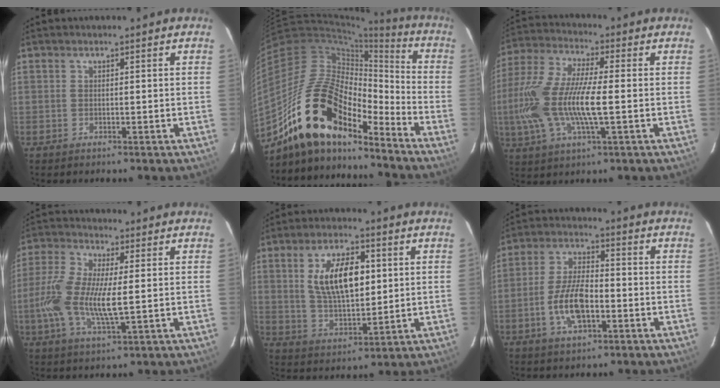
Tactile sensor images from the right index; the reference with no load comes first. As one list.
[{"total": 21.6, "force": [-16.0, 8.5, 11.8], "torque": [-0.216, 0.003, -0.299]}, {"total": 18.0, "force": [-2.1, 4.8, 17.2], "torque": [-0.346, -0.007, -0.046]}, {"total": 11.8, "force": [-0.7, 3.4, 11.3], "torque": [-0.241, -0.002, -0.018]}, {"total": 12.4, "force": [2.9, 5.7, 10.6], "torque": [-0.196, 0.007, 0.061]}, {"total": 9.7, "force": [-3.1, 4.1, 8.3], "torque": [-0.171, 0.003, -0.055]}]